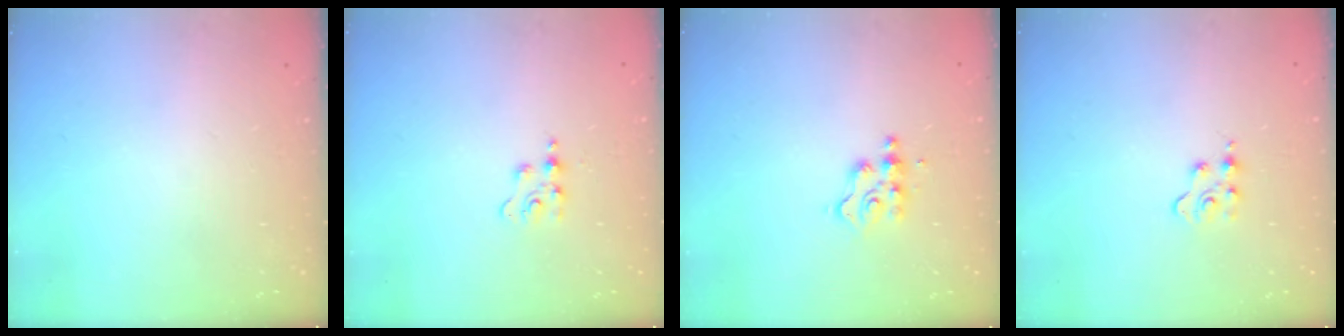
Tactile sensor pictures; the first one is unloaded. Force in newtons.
{"total": 3.4, "press": 3.4, "slide": 0.4}
{"total": 3.9, "press": 3.8, "slide": 0.6}
{"total": 3.0, "press": 3.0, "slide": 0.3}